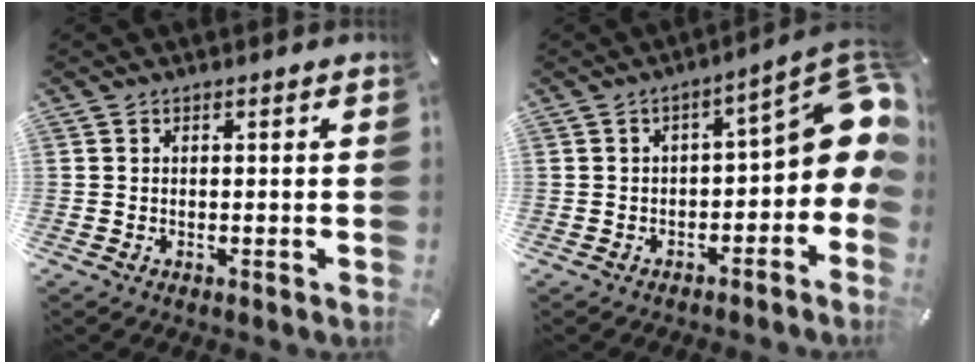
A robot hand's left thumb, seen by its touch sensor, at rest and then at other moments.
{"total": 12.2, "force": [2.0, 5.3, 10.8], "torque": [-0.125, -0.024, 0.029]}